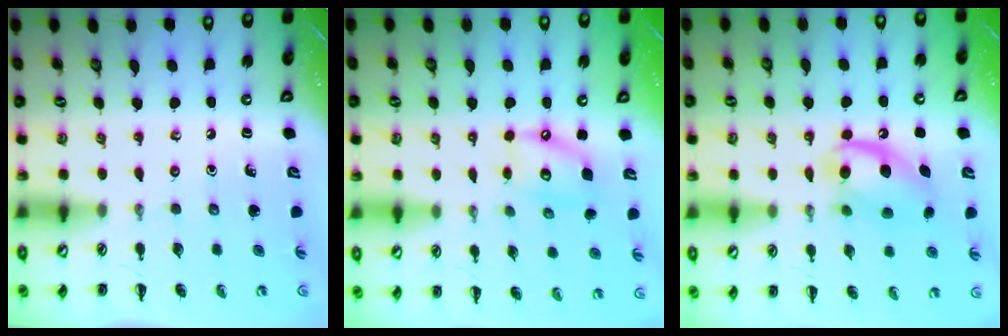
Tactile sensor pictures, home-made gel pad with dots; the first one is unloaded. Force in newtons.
{"total": 9.4, "press": 9.3, "slide": 1.4}
{"total": 13.8, "press": 13.7, "slide": 1.7}